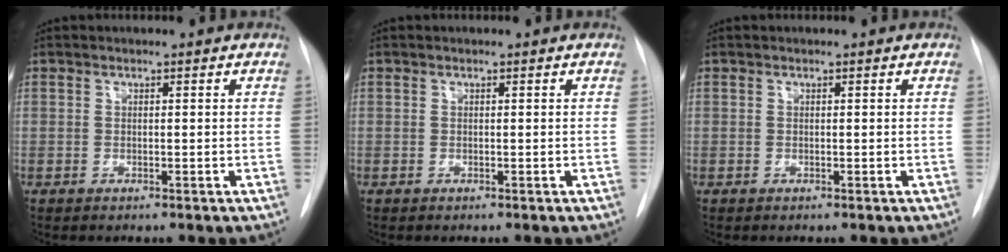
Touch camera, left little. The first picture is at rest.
{"total": 0.0}
{"total": 0.0}